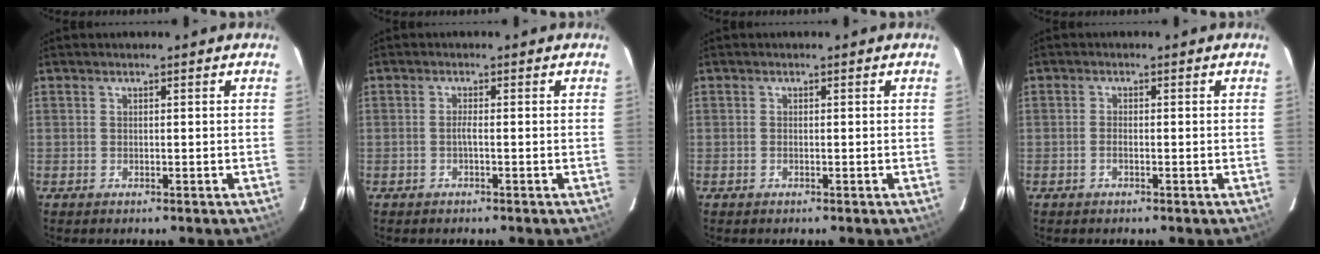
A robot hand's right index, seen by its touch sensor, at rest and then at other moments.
{"total": 1.0, "force": [-0.4, -0.2, 0.9], "torque": [-0.016, 0.001, -0.010]}
{"total": 0.0}
{"total": 1.1, "force": [-0.5, 0.4, 0.9], "torque": [-0.019, 0.002, -0.010]}